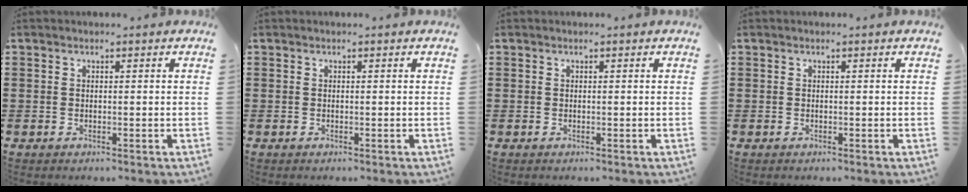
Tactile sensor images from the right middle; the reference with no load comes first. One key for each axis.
{"total": 0.0}
{"total": 0.0}
{"total": 0.0}